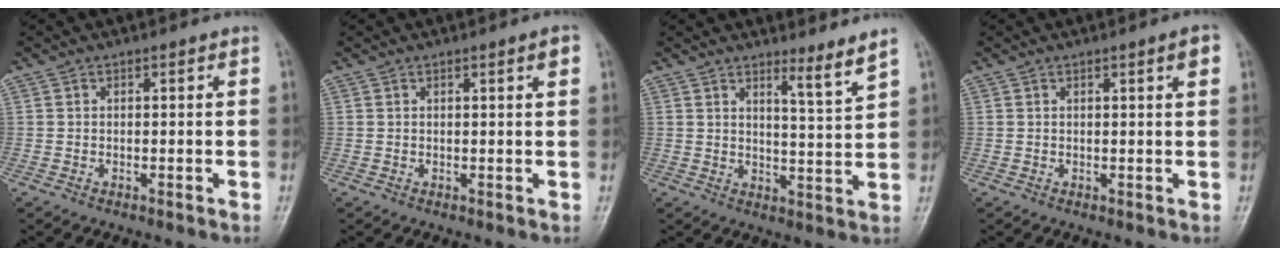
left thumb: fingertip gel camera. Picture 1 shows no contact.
{"total": 1.8, "force": [0.8, 0.1, 1.6], "torque": [-0.024, -0.001, 0.011]}
{"total": 4.8, "force": [3.7, -0.5, 3.0], "torque": [-0.047, -0.047, 0.060]}
{"total": 2.3, "force": [1.0, 0.1, 2.0], "torque": [-0.029, -0.001, 0.014]}